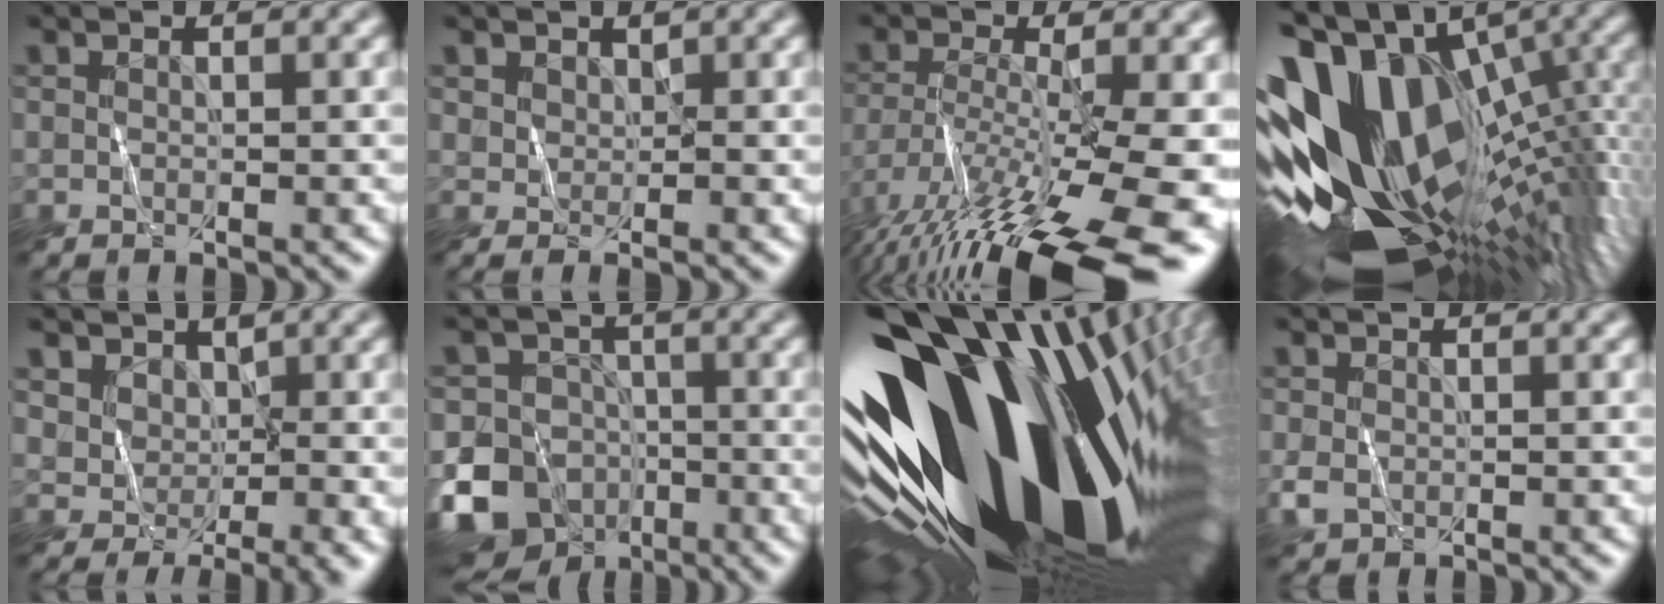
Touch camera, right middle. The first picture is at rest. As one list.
[{"total": 1.4, "force": [0.7, 0.9, 0.8], "torque": [-0.014, -0.001, 0.014]}, {"total": 16.2, "force": [-9.2, 5.0, 12.4], "torque": [-0.250, -0.017, -0.145]}, {"total": 18.7, "force": [0.0, 10.5, 15.5], "torque": [-0.282, -0.011, 0.001]}, {"total": 4.0, "force": [1.3, 3.0, 2.4], "torque": [-0.037, 0.001, 0.030]}, {"total": 14.3, "force": [-7.6, 11.6, 3.6], "torque": [-0.082, -0.045, -0.144]}, {"total": 20.7, "force": [-0.6, 12.2, 16.7], "torque": [-0.288, -0.043, -0.004]}, {"total": 1.8, "force": [-0.5, 1.5, 0.9], "torque": [-0.027, -0.008, -0.007]}]